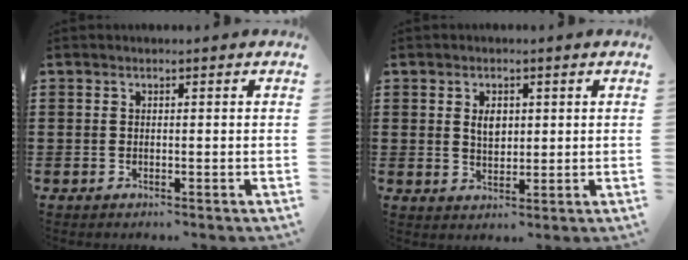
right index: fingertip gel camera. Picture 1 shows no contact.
{"total": 3.1, "force": [0.8, 1.9, 2.2], "torque": [-0.043, 0.005, 0.012]}